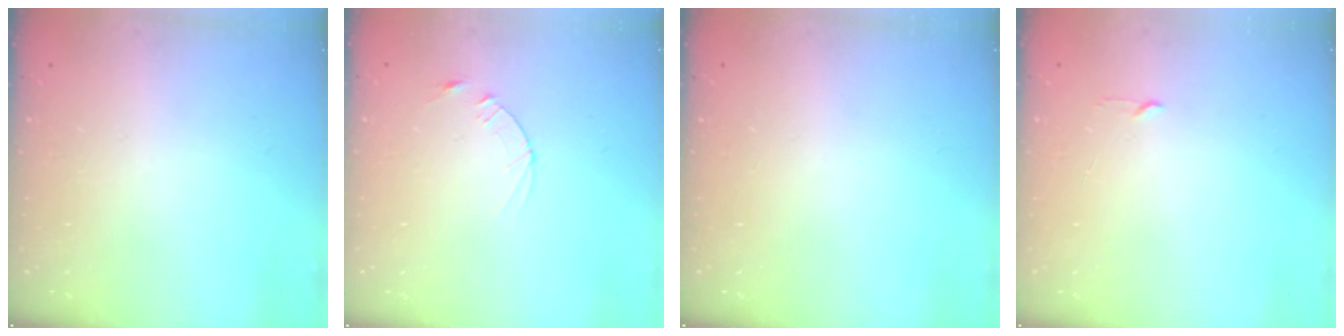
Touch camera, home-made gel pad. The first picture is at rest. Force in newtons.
{"total": 2.5, "press": 2.5, "slide": 0.3}
{"total": 0.0}
{"total": 2.3, "press": 2.2, "slide": 0.3}